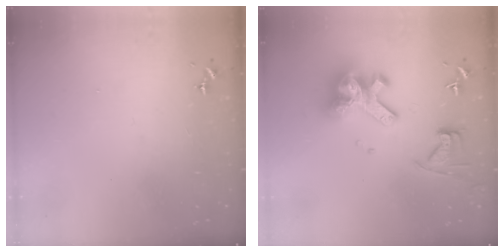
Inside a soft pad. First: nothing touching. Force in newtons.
{"total": 15.0, "press": 14.9, "slide": 1.8}